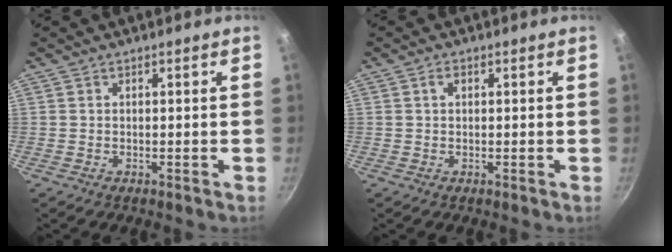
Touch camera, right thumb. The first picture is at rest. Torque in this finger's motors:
{"motor_torque": [0.38, 0.73, 0.06, 0.43, -0.01]}